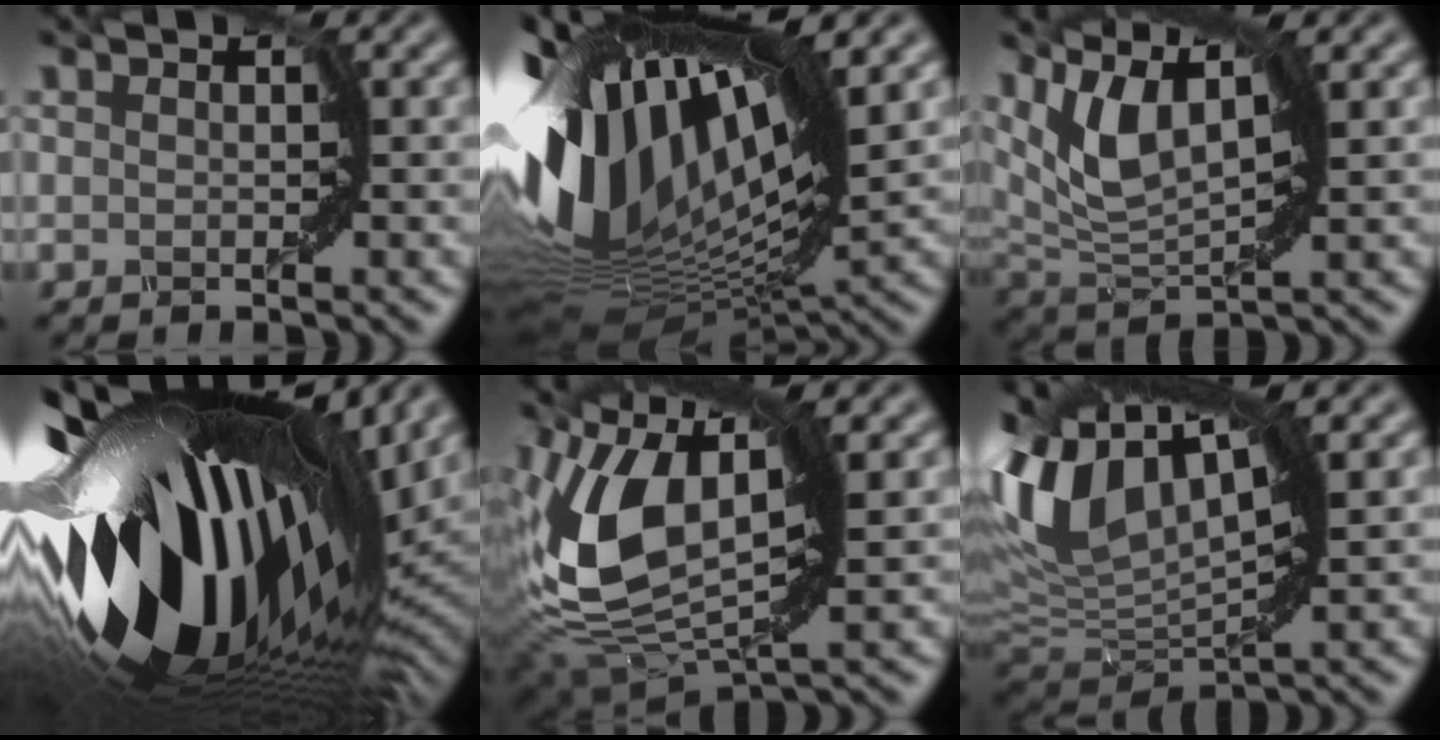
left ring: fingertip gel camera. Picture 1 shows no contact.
{"total": 16.4, "force": [3.9, 5.7, 14.9], "torque": [-0.309, -0.002, 0.073]}
{"total": 4.6, "force": [2.5, 1.3, 3.6], "torque": [-0.094, -0.006, 0.065]}
{"total": 18.3, "force": [-0.1, 8.9, 16.0], "torque": [-0.309, -0.048, 0.005]}
{"total": 10.1, "force": [1.0, 4.8, 8.8], "torque": [-0.193, -0.005, 0.028]}
{"total": 9.1, "force": [3.5, 3.9, 7.5], "torque": [-0.175, 0.010, 0.079]}